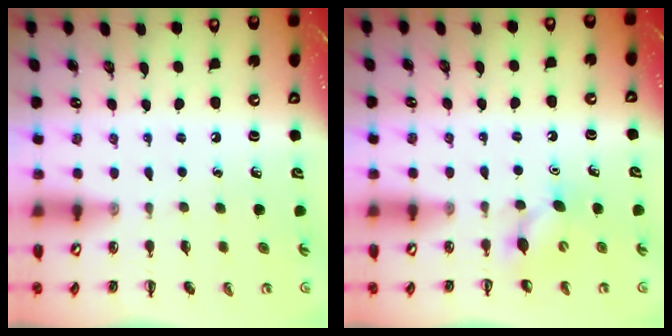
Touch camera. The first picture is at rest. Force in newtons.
{"total": 5.1, "press": 5.0, "slide": 1.3}